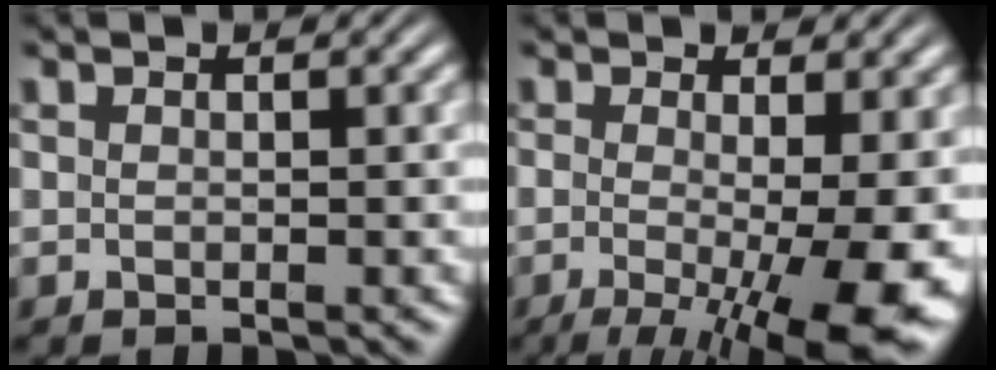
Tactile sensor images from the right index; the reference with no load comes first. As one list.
[{"total": 9.0, "force": [-3.6, 2.8, 7.7], "torque": [-0.116, -0.040, -0.036]}]